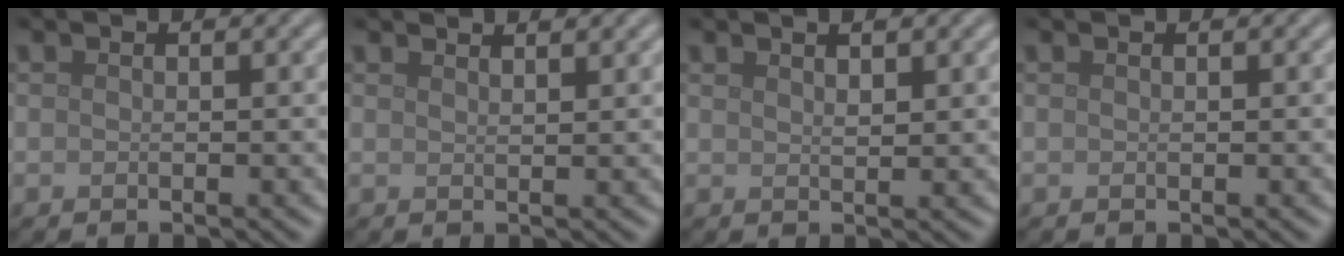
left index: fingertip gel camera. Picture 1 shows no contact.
{"total": 2.2, "force": [2.0, 0.5, 0.8], "torque": [-0.002, 0.006, 0.017]}
{"total": 2.0, "force": [1.3, 0.5, 1.4], "torque": [-0.018, 0.005, 0.020]}
{"total": 0.0}